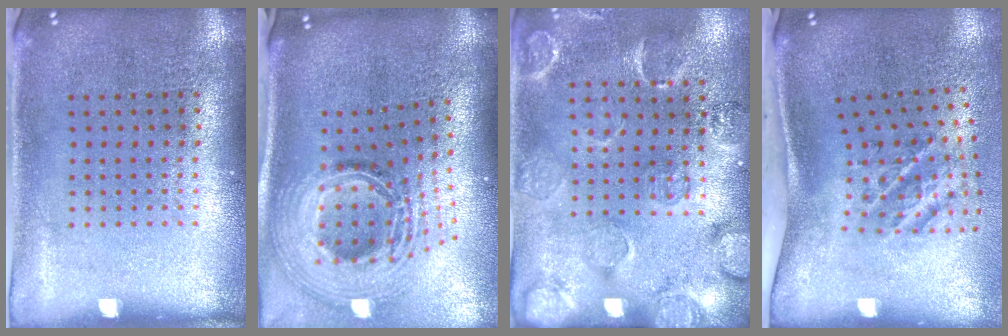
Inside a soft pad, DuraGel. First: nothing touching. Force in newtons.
{"total": 2.9, "press": 2.0, "slide": 2.1}
{"total": 2.8, "press": 1.9, "slide": 2.1}
{"total": 2.3, "press": 1.3, "slide": 1.9}